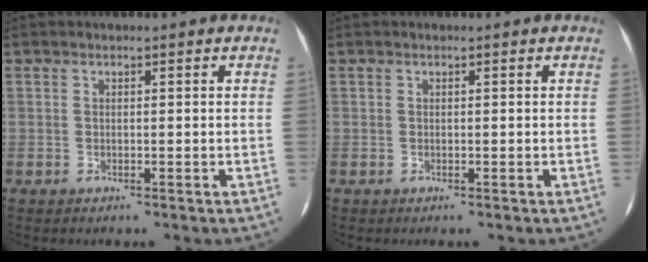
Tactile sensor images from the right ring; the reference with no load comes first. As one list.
[{"total": 0.0}]